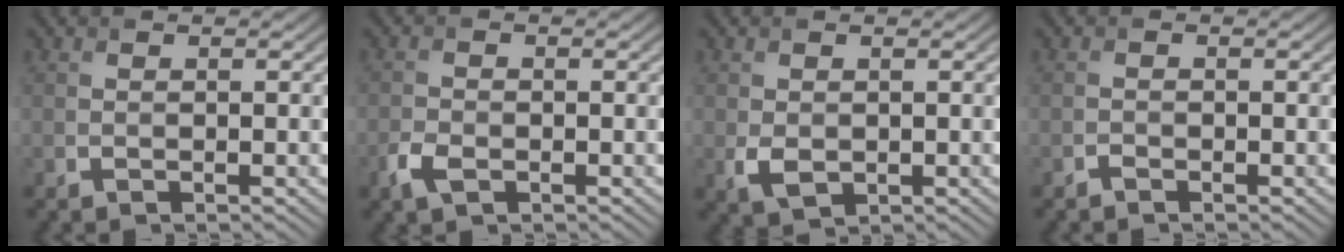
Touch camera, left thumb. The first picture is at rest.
{"total": 2.7, "force": [-1.5, 1.6, 1.7], "torque": [-0.042, -0.005, -0.034]}
{"total": 2.5, "force": [-0.3, 1.8, 1.6], "torque": [-0.039, -0.009, -0.001]}
{"total": 0.6, "force": [-0.6, 0.2, 0.2], "torque": [-0.003, -0.001, -0.011]}